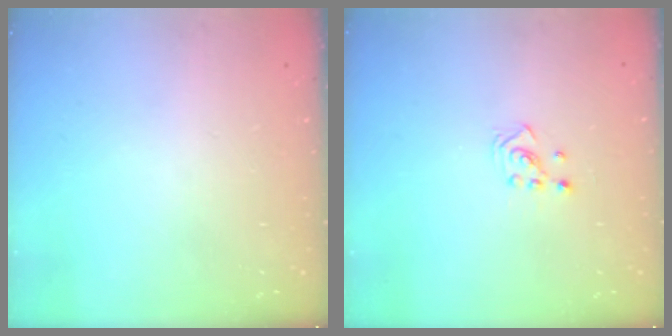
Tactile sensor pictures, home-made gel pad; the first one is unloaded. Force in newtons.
{"total": 2.5, "press": 2.5, "slide": 0.4}